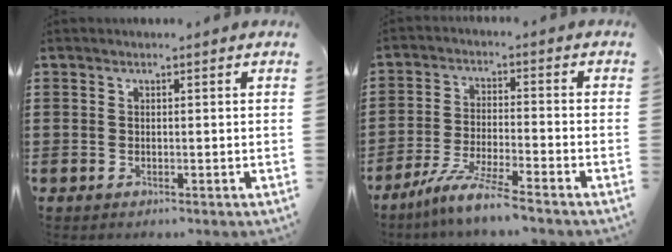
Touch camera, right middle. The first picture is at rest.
{"total": 6.7, "force": [-5.9, -0.4, 3.3], "torque": [-0.075, -0.016, -0.116]}